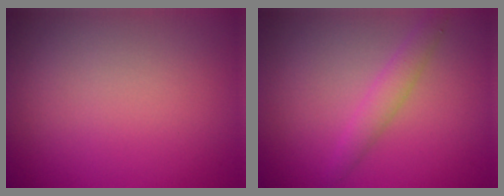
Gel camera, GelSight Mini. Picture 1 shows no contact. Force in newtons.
{"total": 2.5, "press": 2.5, "slide": 0.1}